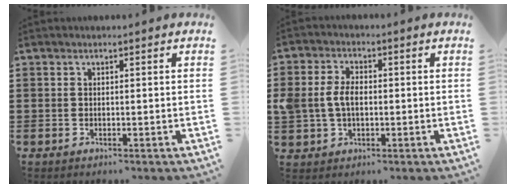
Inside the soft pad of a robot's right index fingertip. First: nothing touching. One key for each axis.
{"total": 5.0, "fx": -0.1, "fy": 3.4, "fz": 3.6, "tx": -0.102, "ty": 0.001, "tz": -0.012}